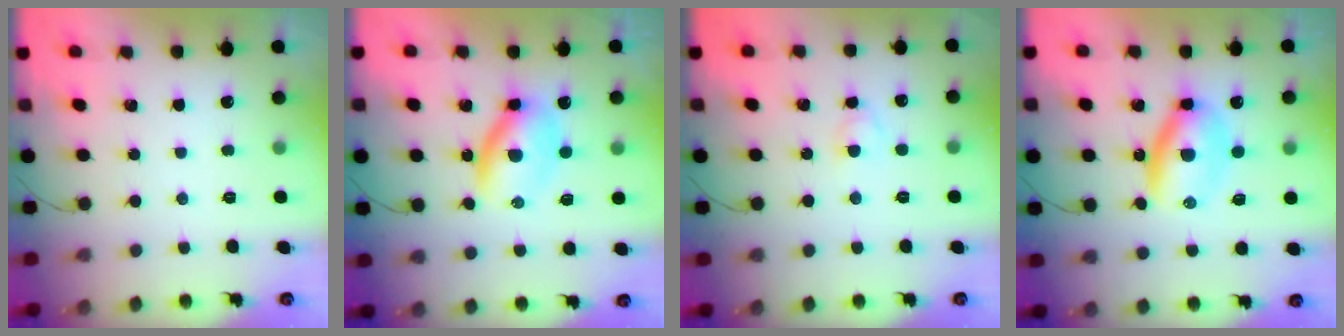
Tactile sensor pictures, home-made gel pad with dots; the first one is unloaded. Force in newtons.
{"total": 5.9, "press": 5.9, "slide": 0.5}
{"total": 2.9, "press": 2.7, "slide": 1.1}
{"total": 6.7, "press": 6.6, "slide": 1.2}